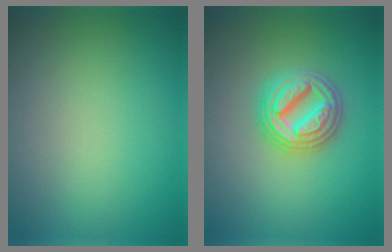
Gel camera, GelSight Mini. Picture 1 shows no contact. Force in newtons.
{"total": 4.8, "press": 4.8, "slide": 0.8}